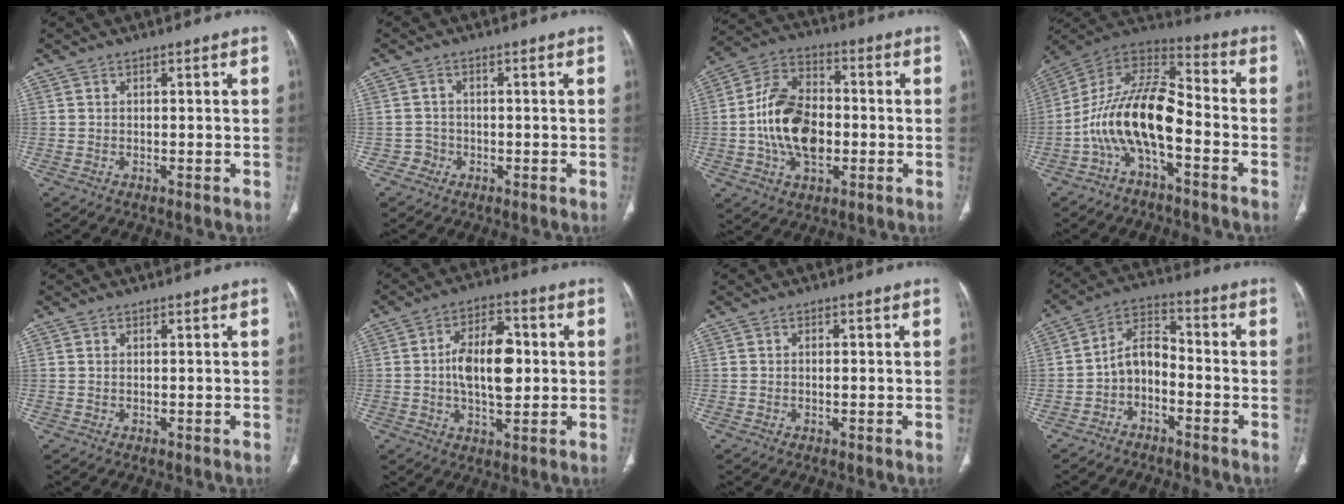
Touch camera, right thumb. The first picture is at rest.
{"total": 2.2, "force": [-1.0, 1.9, -0.2], "torque": [0.013, 0.009, -0.024]}
{"total": 15.7, "force": [-2.0, 10.0, 12.0], "torque": [-0.204, 0.027, -0.036]}
{"total": 16.4, "force": [-5.1, 7.3, 13.7], "torque": [-0.251, 0.074, -0.100]}
{"total": 0.0}
{"total": 11.9, "force": [0.4, 6.1, 10.2], "torque": [-0.151, 0.009, 0.006]}
{"total": 0.8, "force": [0.0, 0.4, 0.7], "torque": [-0.012, 0.002, 0.001]}
{"total": 7.4, "force": [-2.9, 4.9, 4.8], "torque": [-0.076, 0.046, -0.065]}